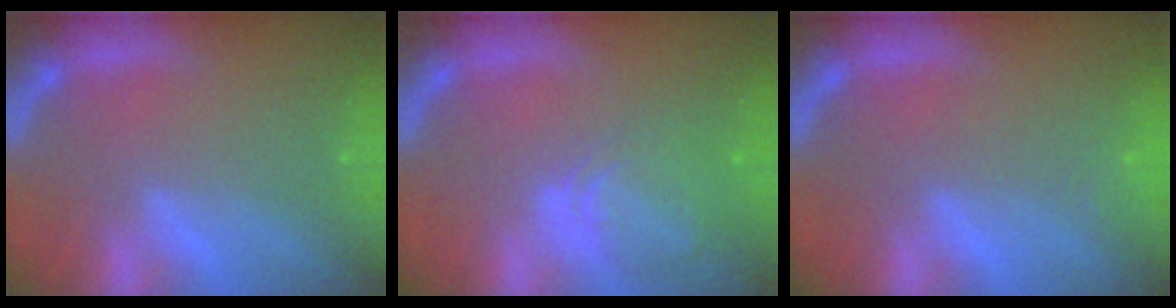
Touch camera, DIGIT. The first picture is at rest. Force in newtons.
{"total": 5.0}
{"total": 1.4}